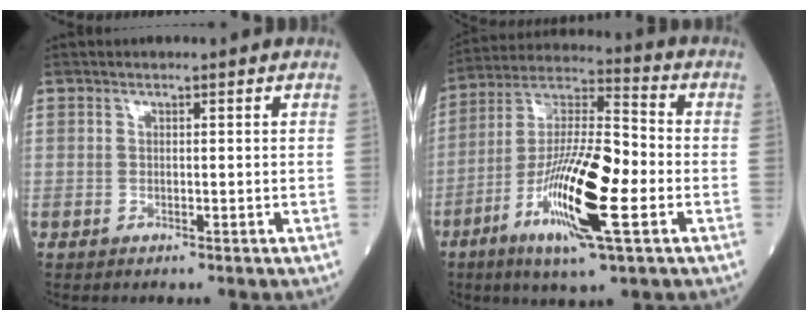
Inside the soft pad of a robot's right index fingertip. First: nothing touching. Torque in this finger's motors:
{"motor_torque": [0.85, -0.19, 1.05, 0.21]}